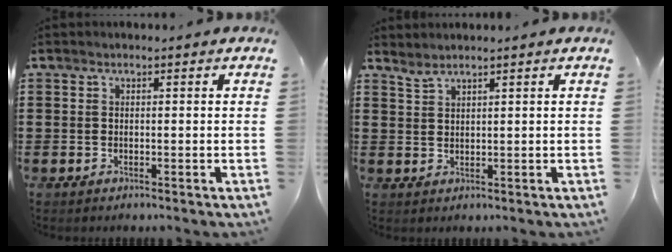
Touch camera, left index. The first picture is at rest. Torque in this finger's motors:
{"motor_torque": [0.22, -0.22, 0.00, 0.00]}